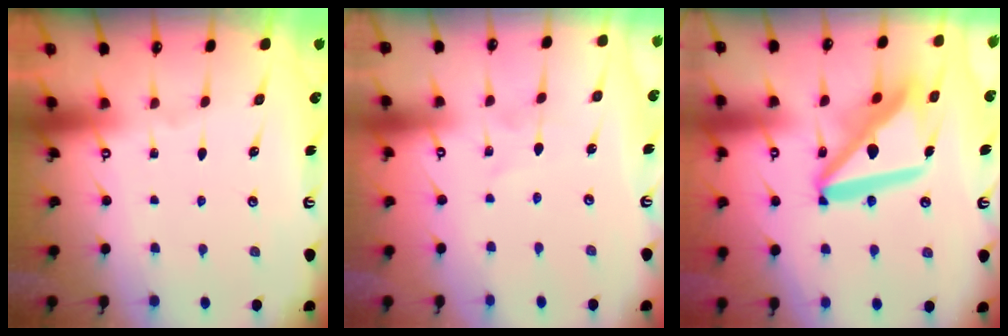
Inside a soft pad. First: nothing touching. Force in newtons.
{"total": 2.3, "press": 2.3, "slide": 0.2}
{"total": 16.9, "press": 16.8, "slide": 2.0}